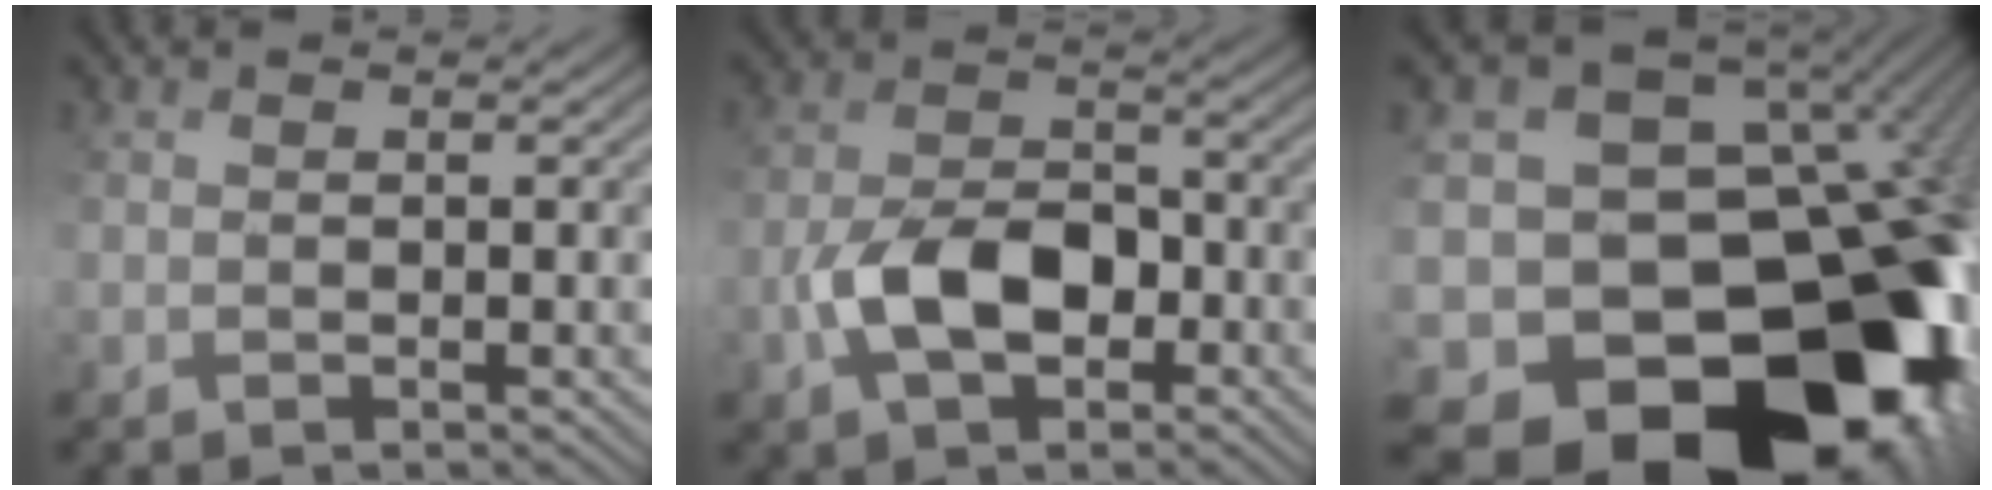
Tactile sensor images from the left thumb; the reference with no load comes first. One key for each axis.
{"total": 7.5, "fx": -2.7, "fy": 4.3, "fz": 5.5, "tx": -0.107, "ty": 0.006, "tz": -0.058}
{"total": 22.5, "fx": -9.7, "fy": 16.7, "fz": 11.5, "tx": -0.139, "ty": -0.045, "tz": -0.144}